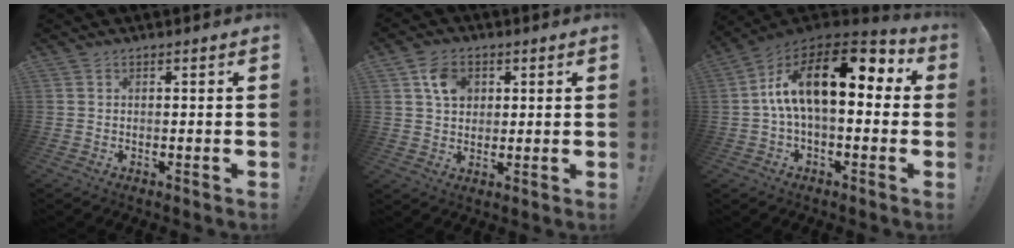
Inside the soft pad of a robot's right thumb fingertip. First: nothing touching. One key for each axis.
{"total": 8.0, "fx": 3.2, "fy": 6.2, "fz": 3.9, "tx": -0.051, "ty": -0.002, "tz": 0.059}
{"total": 19.1, "fx": 4.0, "fy": 8.5, "fz": 16.6, "tx": -0.290, "ty": -0.012, "tz": 0.063}